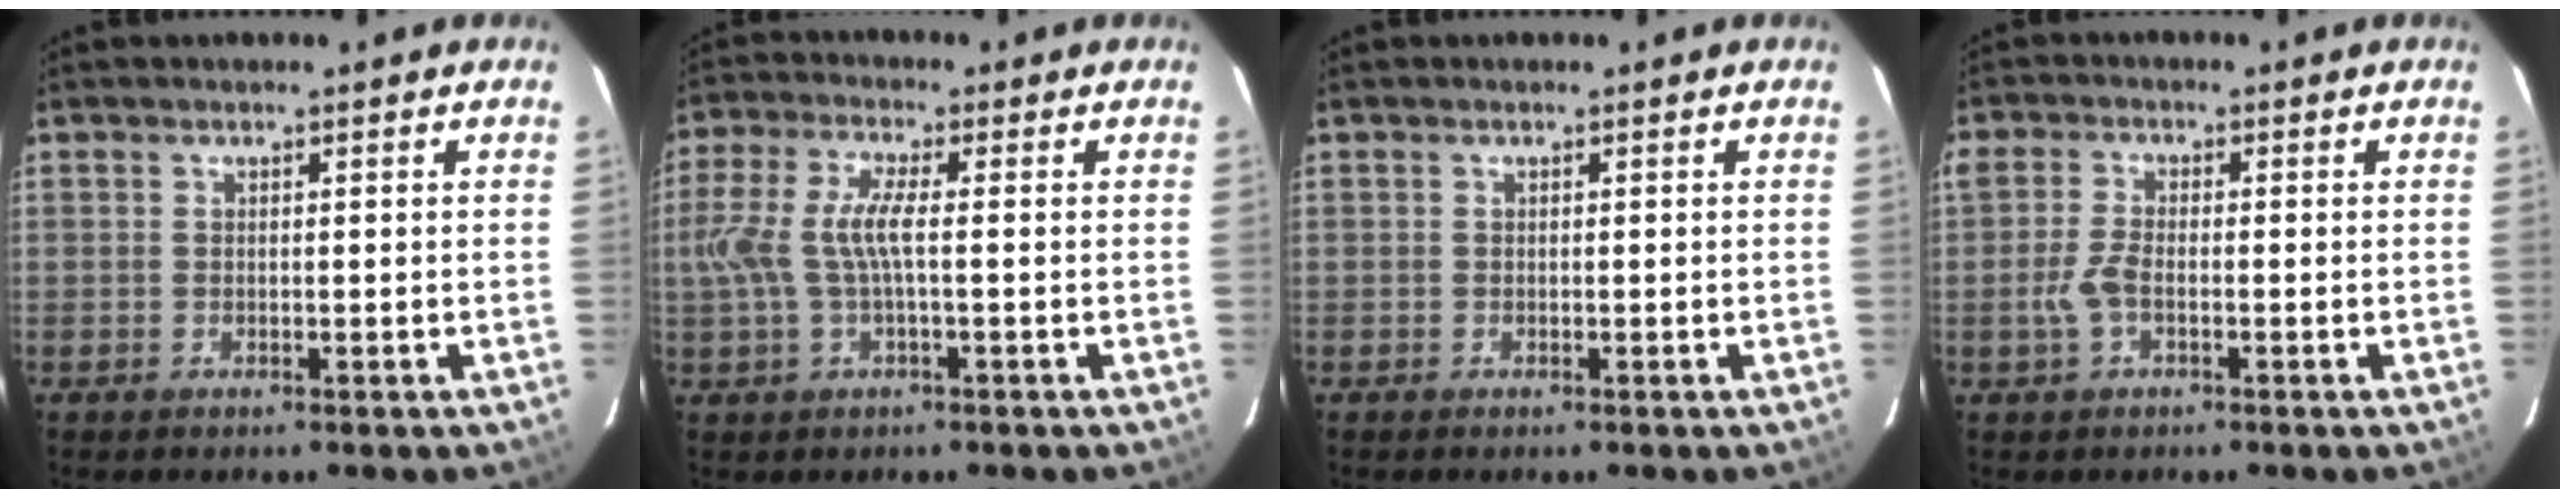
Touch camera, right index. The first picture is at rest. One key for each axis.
{"total": 7.8, "fx": -0.4, "fy": 2.0, "fz": 7.5, "tx": -0.163, "ty": 0.005, "tz": -0.002}
{"total": 0.0}
{"total": 3.8, "fx": -1.3, "fy": 1.8, "fz": 3.1, "tx": -0.077, "ty": 0.003, "tz": -0.027}